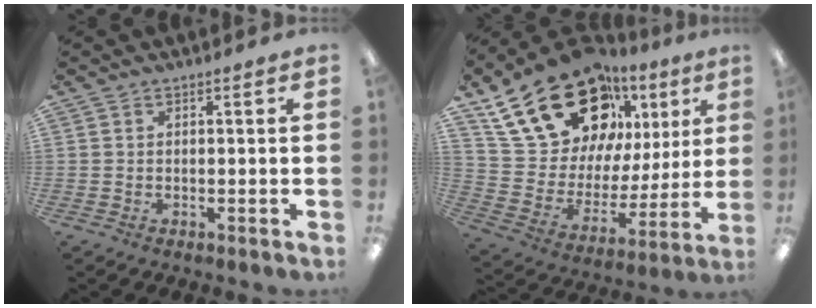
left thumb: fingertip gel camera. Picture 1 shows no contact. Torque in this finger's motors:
{"motor_torque": [2.32, 2.69, 1.32, -1.45, 0.50]}